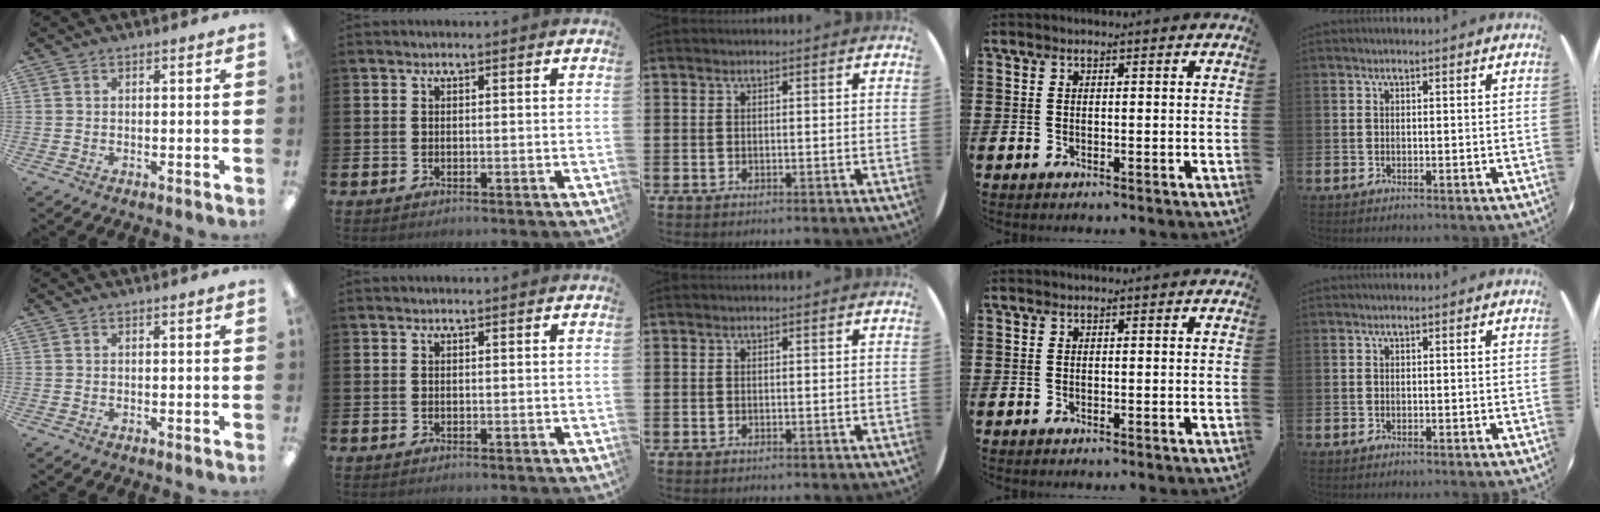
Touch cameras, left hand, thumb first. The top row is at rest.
{}